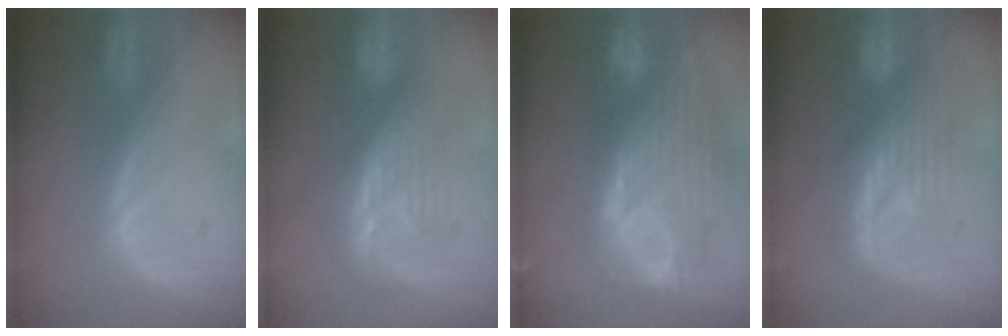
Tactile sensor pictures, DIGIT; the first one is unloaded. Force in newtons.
{"total": 7.9, "press": 7.8, "slide": 1.3}
{"total": 12.7, "press": 10.7, "slide": 6.9}
{"total": 8.7, "press": 8.5, "slide": 1.8}